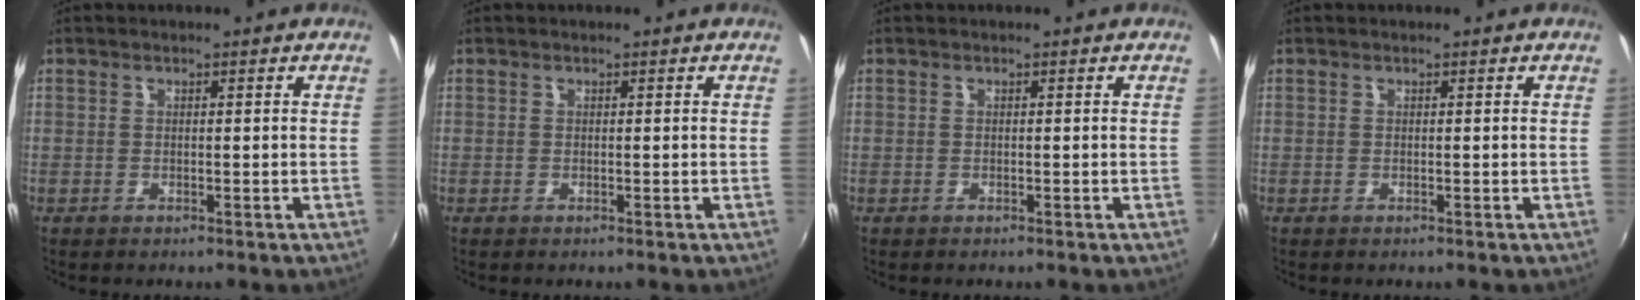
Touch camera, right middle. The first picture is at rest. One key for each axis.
{"total": 0.0}
{"total": 0.0}
{"total": 0.0}